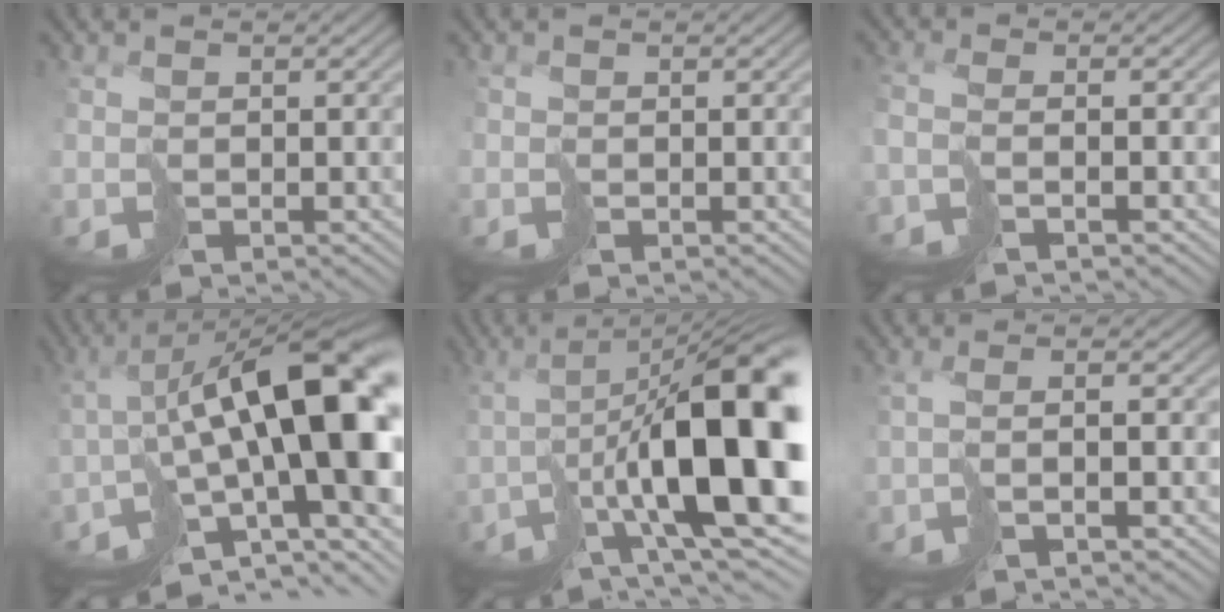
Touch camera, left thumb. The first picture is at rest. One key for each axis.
{"total": 0.8, "fx": -0.2, "fy": 0.8, "fz": 0.1, "tx": -0.003, "ty": -0.001, "tz": -0.007}
{"total": 2.5, "fx": -1.7, "fy": -0.2, "fz": 1.8, "tx": -0.047, "ty": 0.004, "tz": -0.038}
{"total": 19.2, "fx": -1.9, "fy": 7.6, "fz": 17.6, "tx": -0.232, "ty": -0.010, "tz": -0.016}
{"total": 17.8, "fx": -2.2, "fy": 6.0, "fz": 16.6, "tx": -0.270, "ty": -0.014, "tz": -0.022}
{"total": 2.5, "fx": -0.3, "fy": -0.4, "fz": 2.5, "tx": -0.054, "ty": 0.002, "tz": -0.003}